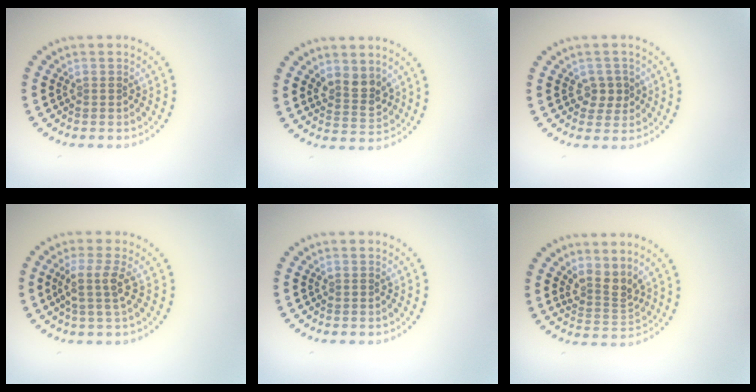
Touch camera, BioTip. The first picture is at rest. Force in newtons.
{"total": 2.6, "press": 2.4, "slide": 1.1}
{"total": 1.8, "press": 1.7, "slide": 0.7}
{"total": 2.4, "press": 1.9, "slide": 1.5}
{"total": 0.0}
{"total": 2.5, "press": 1.8, "slide": 1.7}